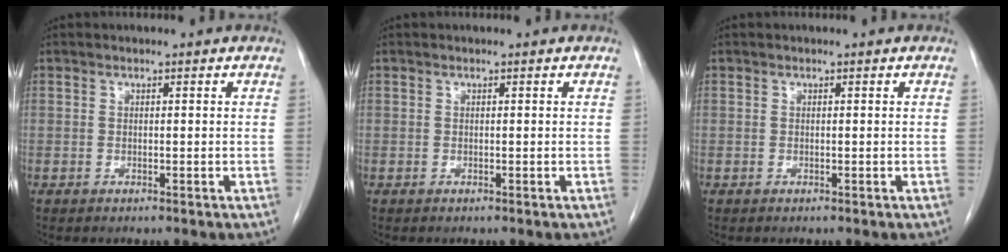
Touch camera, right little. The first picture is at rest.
{"total": 0.0}
{"total": 0.0}